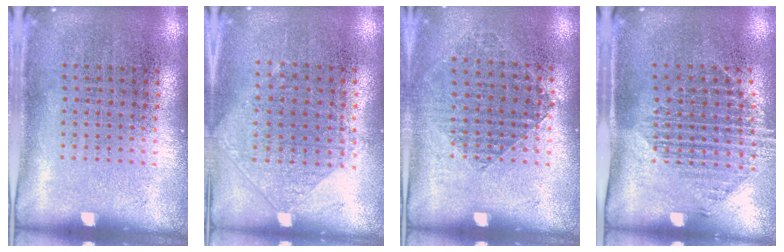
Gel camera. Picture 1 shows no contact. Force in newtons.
{"total": 1.0, "press": 0.9, "slide": 0.4}
{"total": 0.9, "press": 0.9, "slide": 0.4}
{"total": 1.6, "press": 1.3, "slide": 0.9}